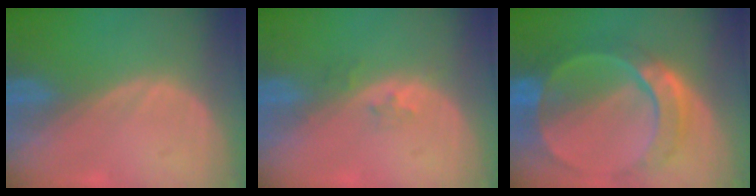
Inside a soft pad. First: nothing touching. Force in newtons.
{"total": 1.9, "press": 1.4, "slide": 1.2}
{"total": 10.2, "press": 8.6, "slide": 5.5}